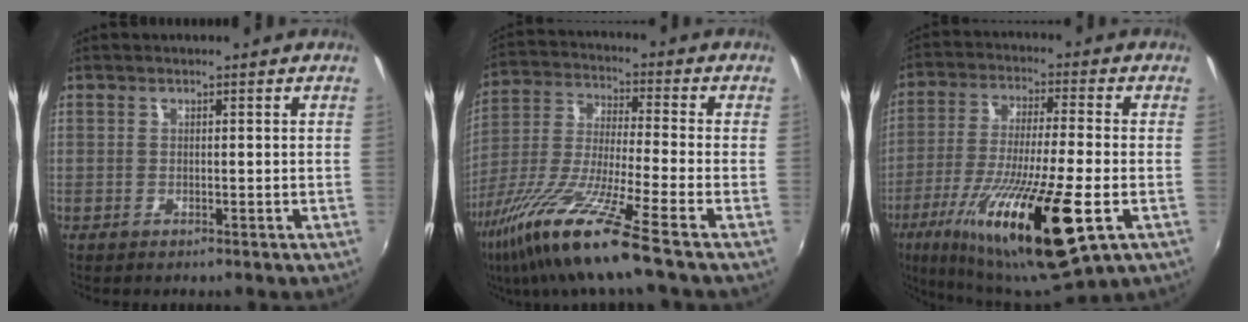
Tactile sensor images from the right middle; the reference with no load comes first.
{"total": 16.8, "force": [-11.5, -0.1, 12.3], "torque": [-0.255, -0.039, -0.216]}
{"total": 23.2, "force": [-10.4, 4.5, 20.2], "torque": [-0.377, -0.062, -0.180]}